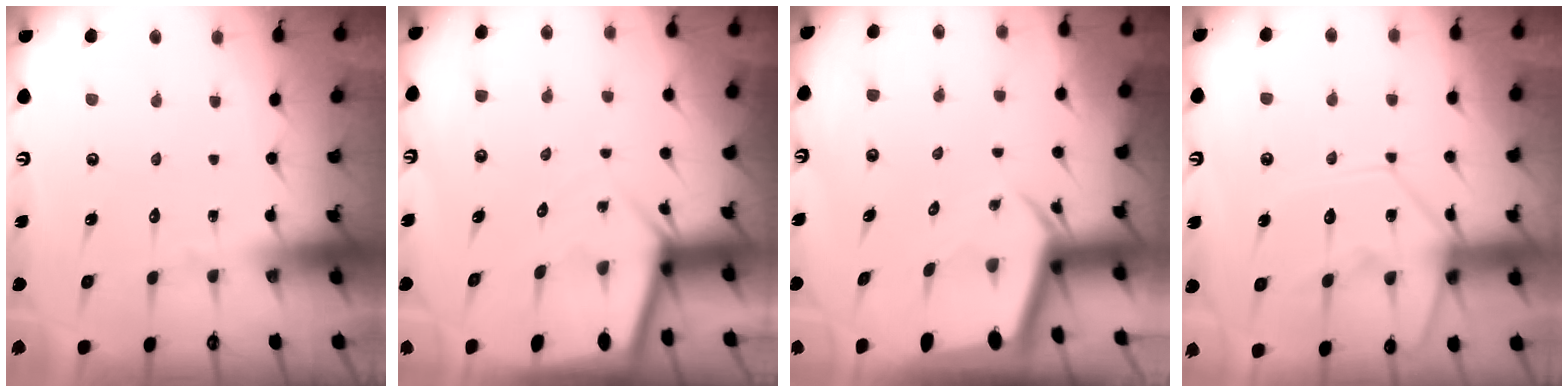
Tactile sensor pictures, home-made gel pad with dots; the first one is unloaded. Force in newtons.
{"total": 4.7, "press": 4.6, "slide": 0.4}
{"total": 4.0, "press": 4.0, "slide": 0.3}
{"total": 12.3, "press": 12.2, "slide": 1.3}